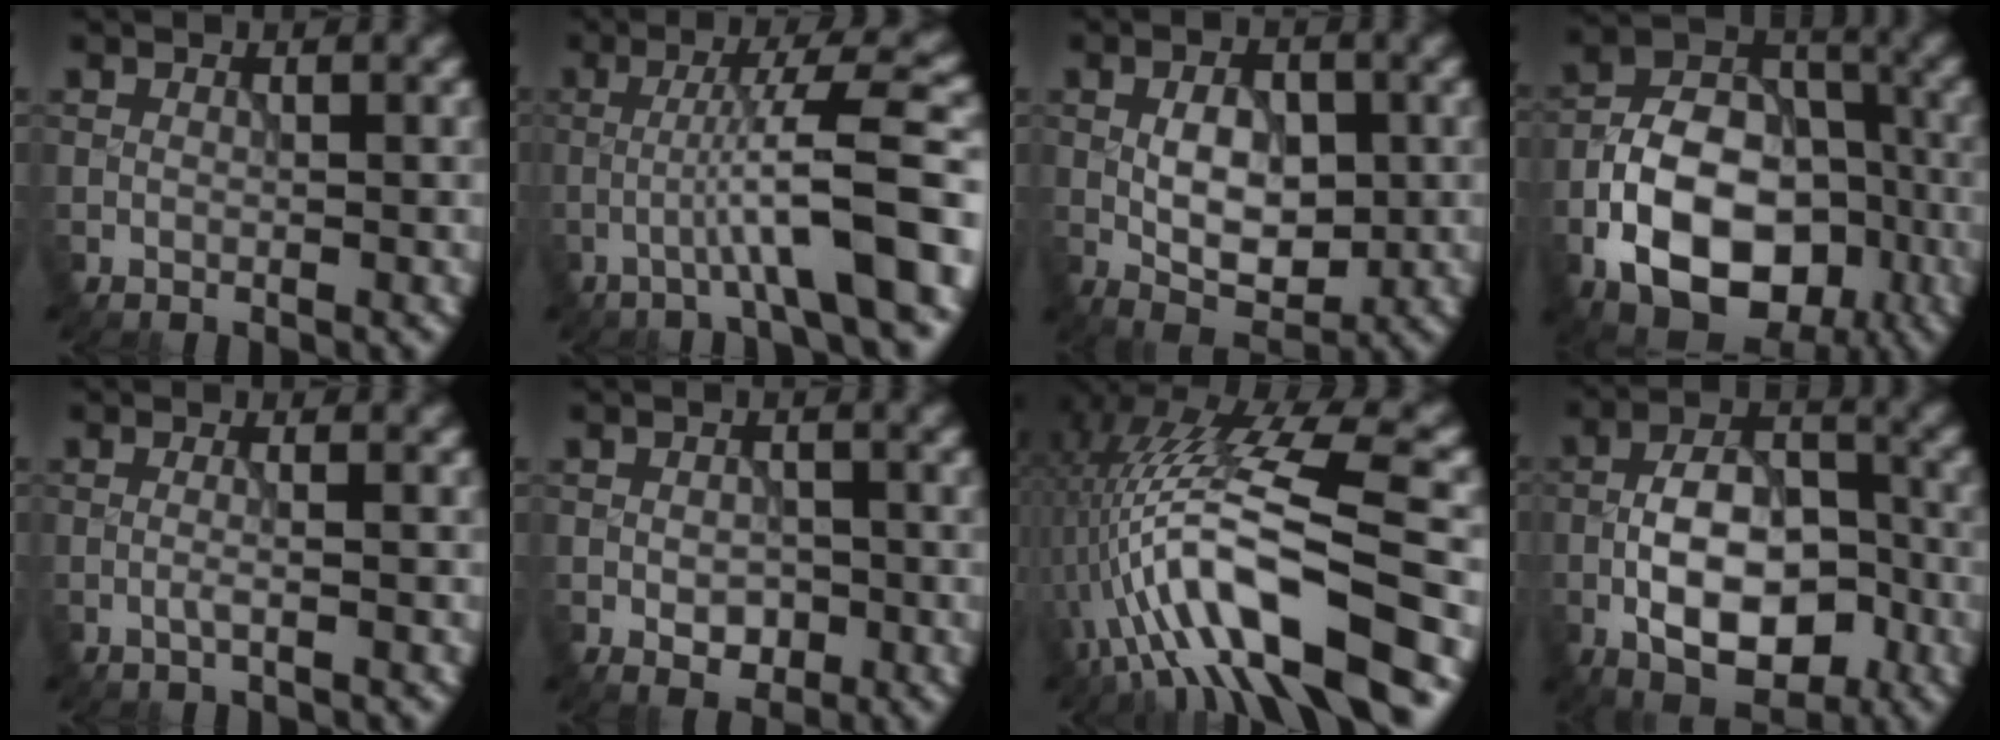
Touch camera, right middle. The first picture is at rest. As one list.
[{"total": 7.9, "force": [-2.2, 0.8, 7.6], "torque": [-0.109, 0.025, -0.042]}, {"total": 5.0, "force": [-0.2, 2.9, 4.1], "torque": [-0.063, -0.001, -0.004]}, {"total": 12.1, "force": [-4.7, 7.9, 7.9], "torque": [-0.136, -0.001, -0.090]}, {"total": 1.3, "force": [-0.2, 0.3, 1.3], "torque": [-0.019, -0.005, -0.012]}, {"total": 2.6, "force": [-0.8, 1.7, 1.7], "torque": [-0.026, -0.004, -0.013]}, {"total": 13.7, "force": [-3.6, 4.3, 12.5], "torque": [-0.227, 0.013, -0.056]}, {"total": 8.8, "force": [-2.9, 4.6, 6.9], "torque": [-0.113, 0.012, -0.057]}]